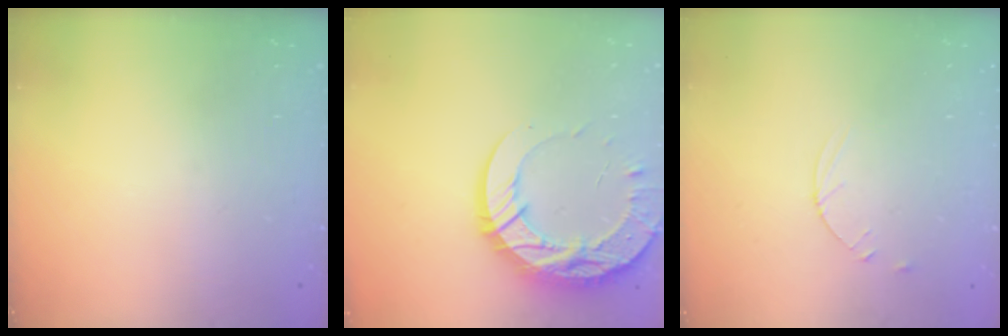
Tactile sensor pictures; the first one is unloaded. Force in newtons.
{"total": 18.0, "press": 17.9, "slide": 1.6}
{"total": 4.5, "press": 4.4, "slide": 0.4}